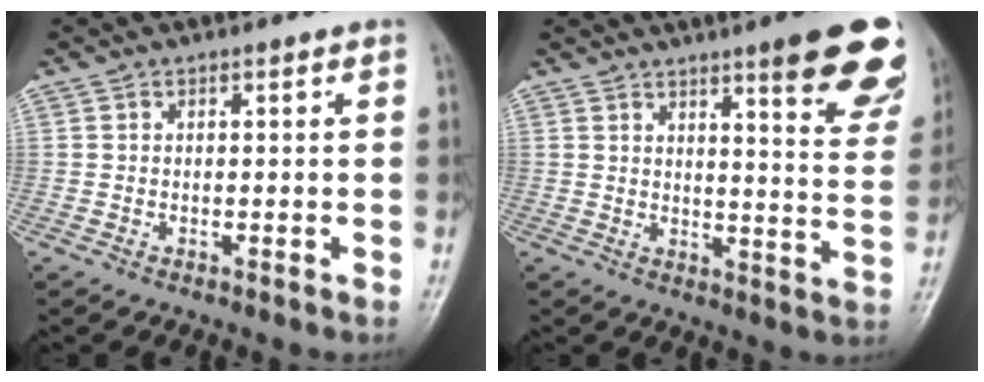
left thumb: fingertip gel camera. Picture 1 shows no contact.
{"total": 16.6, "force": [10.0, 3.1, 12.9], "torque": [-0.125, -0.052, 0.121]}